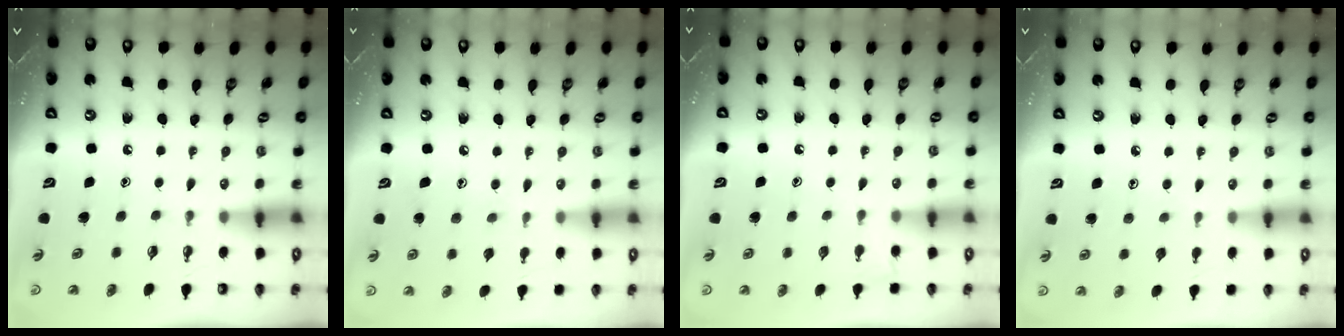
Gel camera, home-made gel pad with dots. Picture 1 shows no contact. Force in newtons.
{"total": 7.0, "press": 7.0, "slide": 0.1}
{"total": 3.4, "press": 3.4, "slide": 0.4}
{"total": 4.7, "press": 4.7, "slide": 0.3}